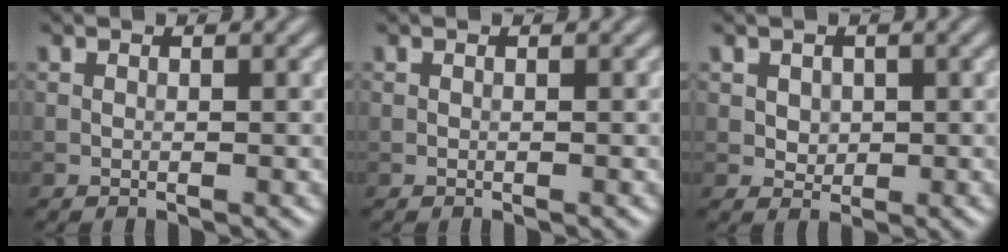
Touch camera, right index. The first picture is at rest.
{"total": 0.0}
{"total": 1.5, "force": [0.4, 1.3, 0.7], "torque": [-0.013, -0.002, 0.013]}